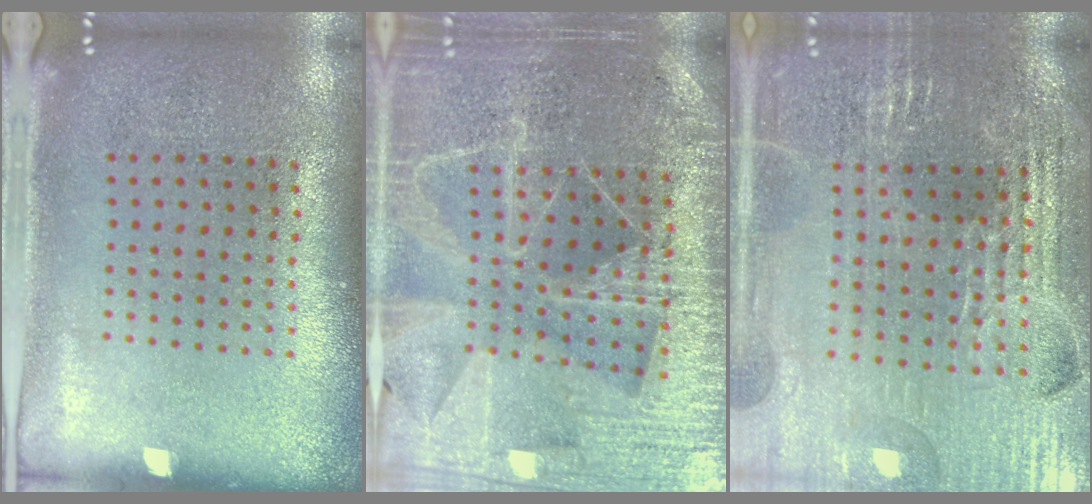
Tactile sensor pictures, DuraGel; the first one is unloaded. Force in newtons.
{"total": 4.9, "press": 4.5, "slide": 2.0}
{"total": 3.7, "press": 3.6, "slide": 0.7}